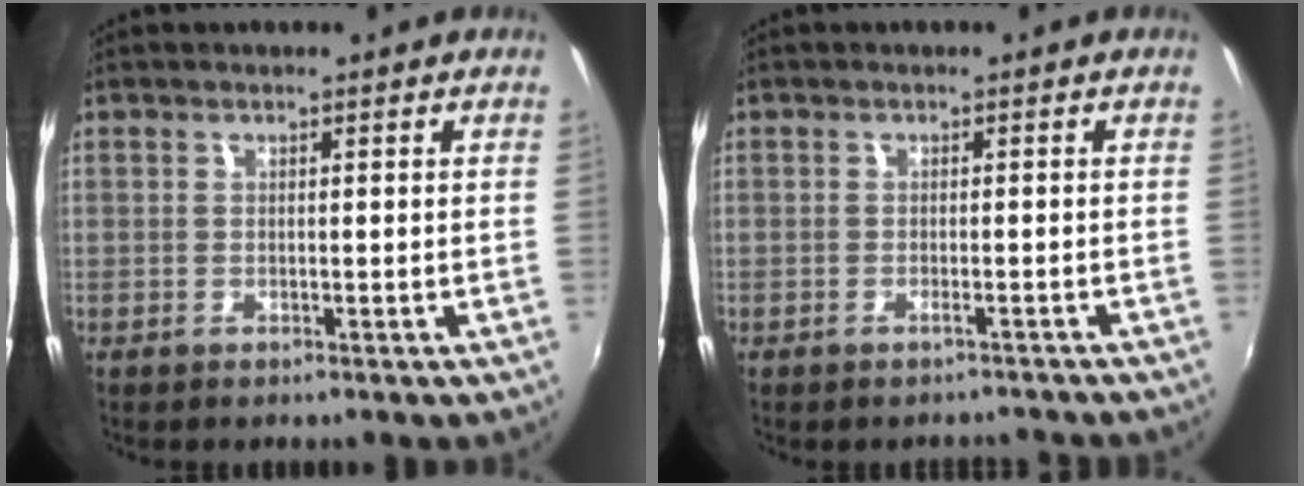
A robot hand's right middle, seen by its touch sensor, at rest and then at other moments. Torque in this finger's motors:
{"motor_torque": [0.19, -0.25, 0.05, 0.06]}